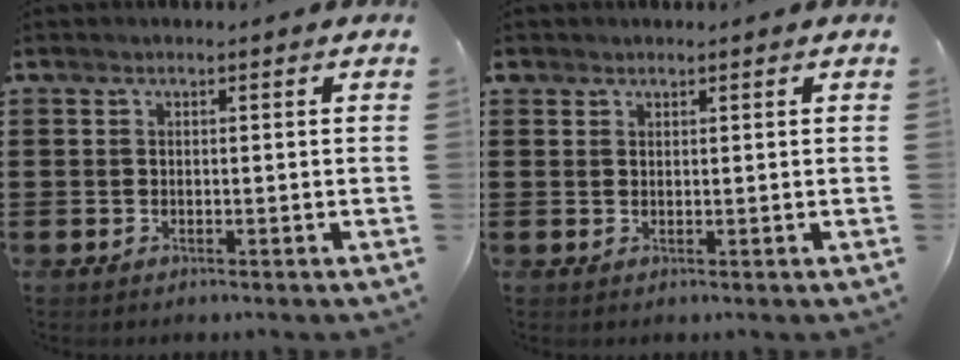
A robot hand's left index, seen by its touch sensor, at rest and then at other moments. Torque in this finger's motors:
{"motor_torque": [1.10, 1.04, 0.08, 0.01]}